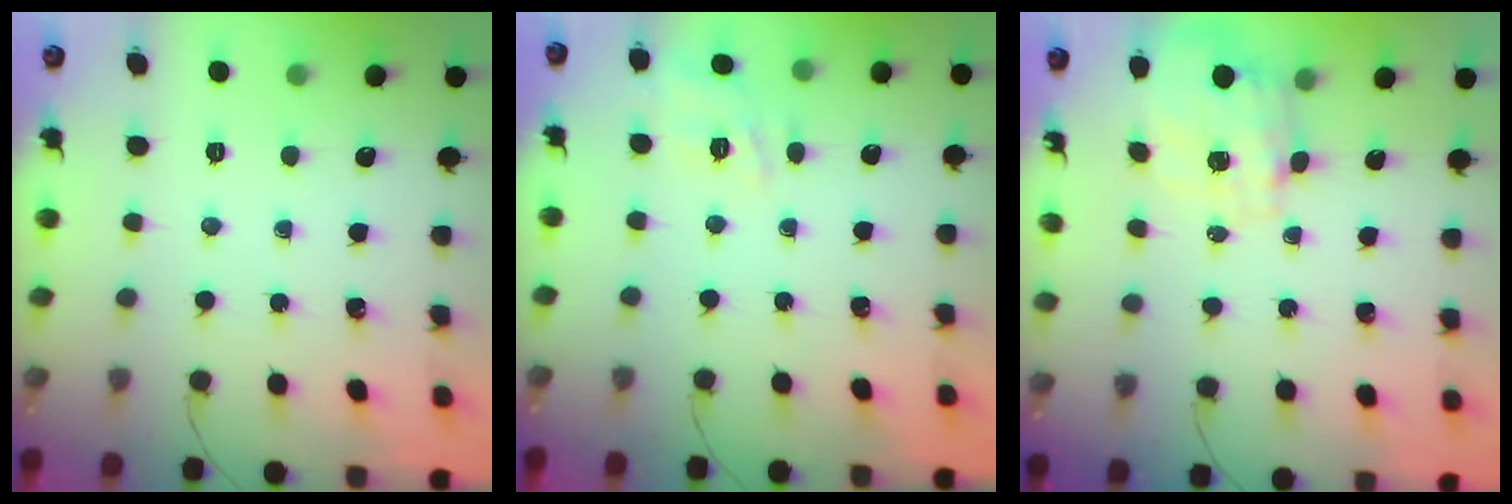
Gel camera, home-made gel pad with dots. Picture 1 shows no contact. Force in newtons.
{"total": 3.5, "press": 3.2, "slide": 1.4}
{"total": 2.9, "press": 2.7, "slide": 1.2}